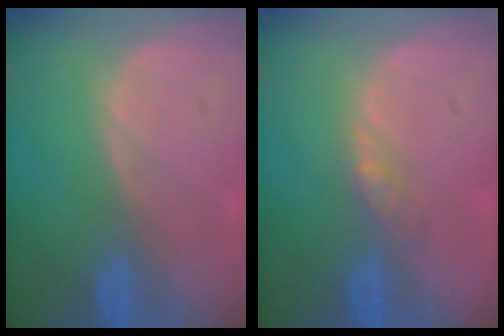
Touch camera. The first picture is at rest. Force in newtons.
{"total": 2.2, "press": 1.9, "slide": 1.2}